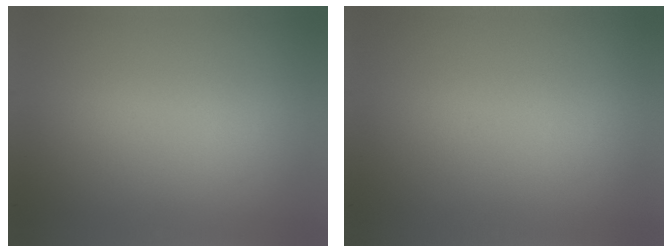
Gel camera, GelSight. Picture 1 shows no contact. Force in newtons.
{"total": 0.0}